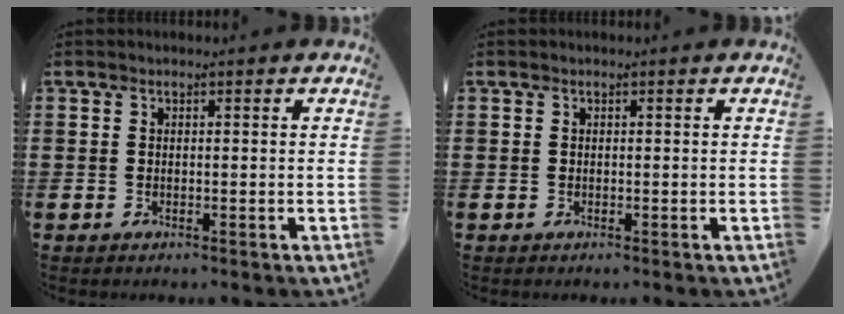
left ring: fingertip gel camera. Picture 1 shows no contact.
{"total": 0.0}